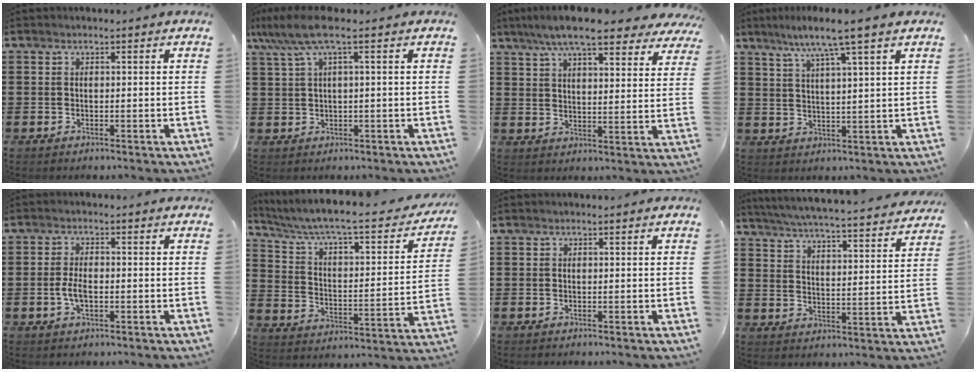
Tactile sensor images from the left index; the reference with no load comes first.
{"total": 5.8, "force": [1.8, 0.8, 5.5], "torque": [-0.123, -0.004, 0.027]}
{"total": 9.3, "force": [7.9, 1.0, 4.9], "torque": [-0.112, -0.022, 0.140]}
{"total": 6.9, "force": [5.0, -0.6, 4.7], "torque": [-0.105, -0.014, 0.082]}
{"total": 3.5, "force": [-0.7, 1.5, 3.1], "torque": [-0.072, -0.002, -0.017]}
{"total": 5.6, "force": [4.3, 0.6, 3.6], "torque": [-0.090, -0.041, 0.064]}
{"total": 0.0}
{"total": 4.9, "force": [4.7, -0.5, 1.5], "torque": [-0.051, -0.041, 0.075]}